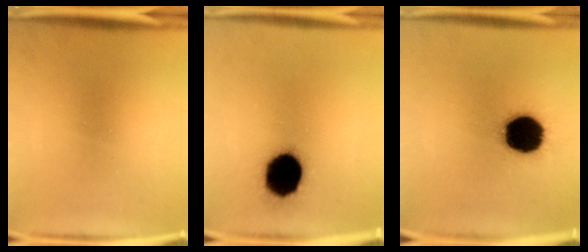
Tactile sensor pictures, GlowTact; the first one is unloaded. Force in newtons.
{"total": 16.9}
{"total": 19.6}